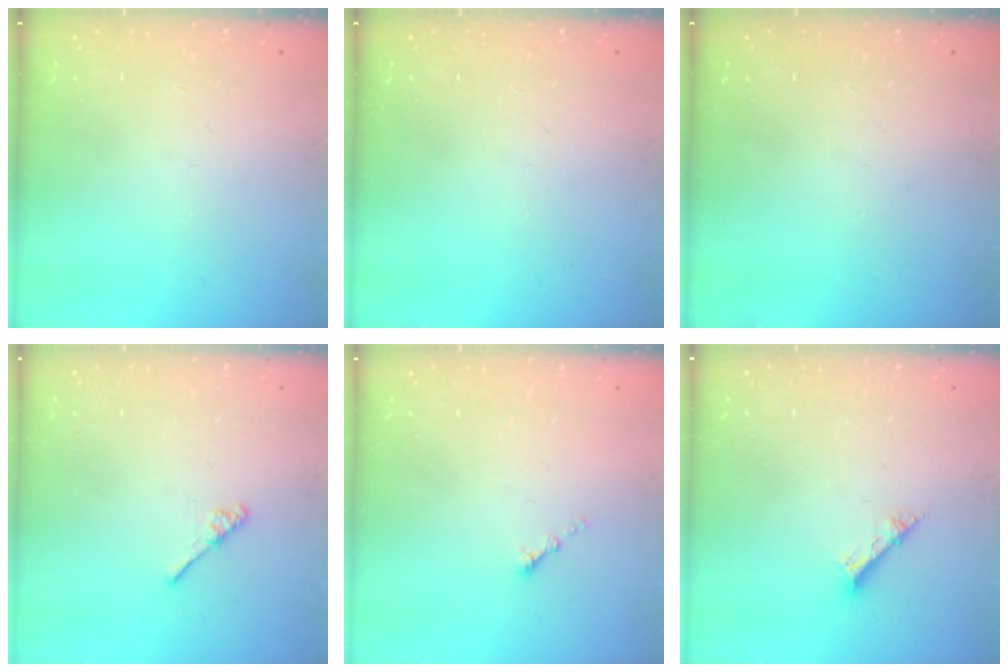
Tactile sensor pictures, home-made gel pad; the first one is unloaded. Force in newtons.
{"total": 0.0}
{"total": 0.0}
{"total": 4.2, "press": 4.2, "slide": 0.6}
{"total": 1.1, "press": 1.0, "slide": 0.5}
{"total": 2.6, "press": 2.6, "slide": 0.2}